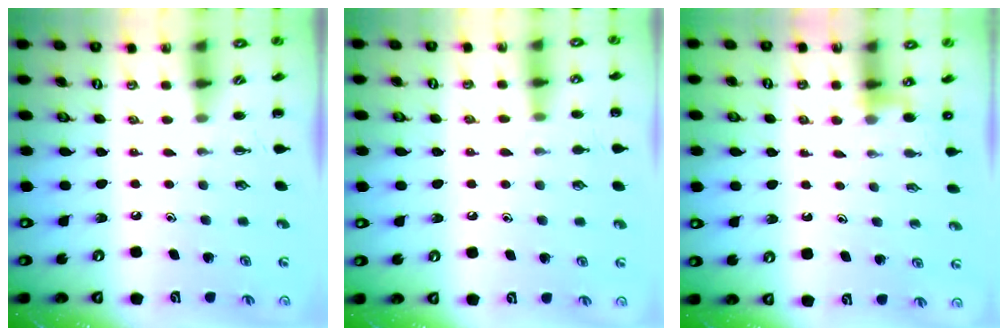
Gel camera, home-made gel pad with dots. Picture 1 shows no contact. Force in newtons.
{"total": 5.5, "press": 5.1, "slide": 2.1}
{"total": 3.6, "press": 3.5, "slide": 1.0}